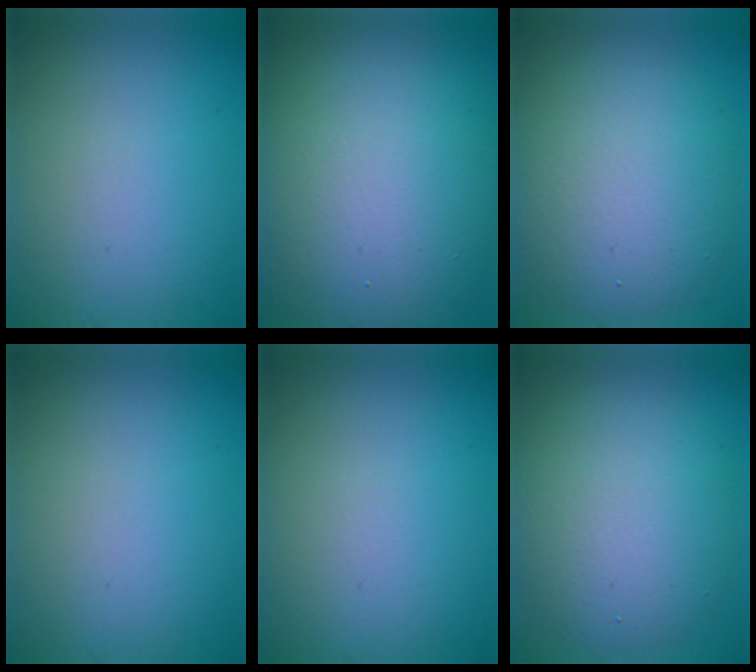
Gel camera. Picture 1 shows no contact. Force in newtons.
{"total": 15.4, "press": 15.4, "slide": 0.8}
{"total": 8.6, "press": 8.6, "slide": 0.3}
{"total": 0.0}
{"total": 0.0}
{"total": 7.4, "press": 7.4, "slide": 0.2}